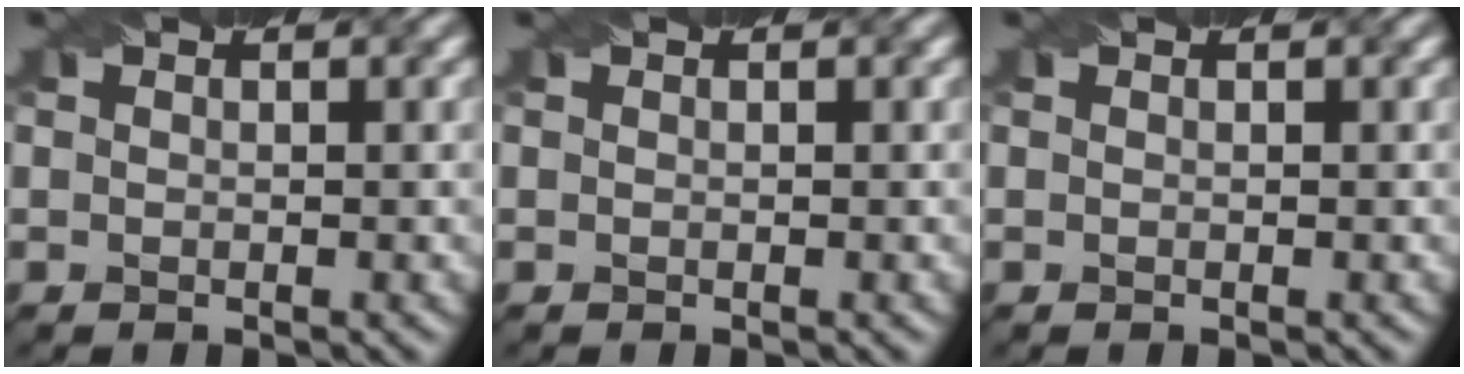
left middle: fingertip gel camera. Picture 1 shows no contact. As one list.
[{"total": 0.0}, {"total": 0.0}]